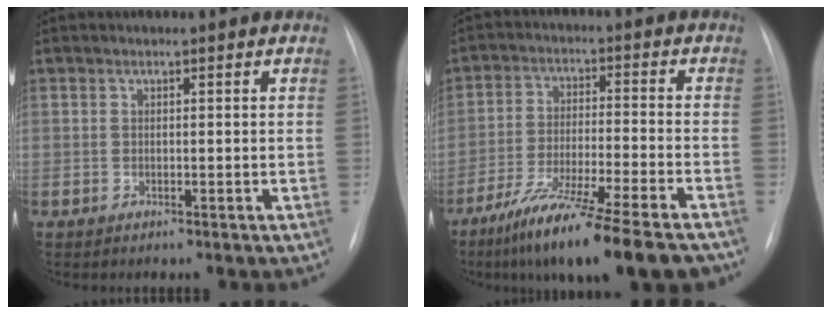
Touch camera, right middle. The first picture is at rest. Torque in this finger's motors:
{"motor_torque": [1.23, -0.91, 0.32, 0.17]}